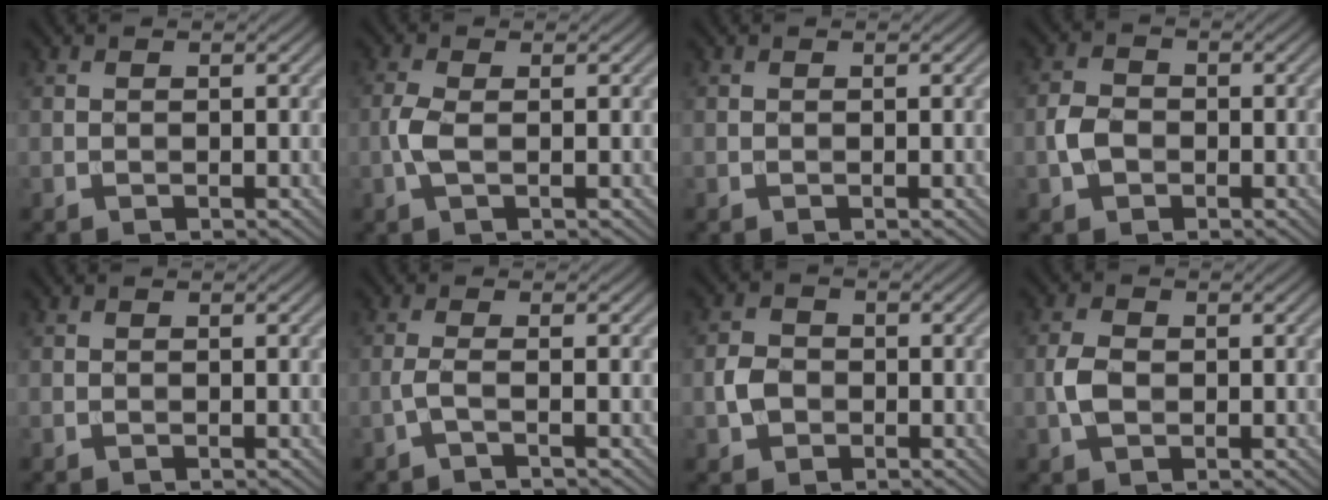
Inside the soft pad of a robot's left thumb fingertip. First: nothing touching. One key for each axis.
{"total": 2.6, "fx": -0.4, "fy": 0.9, "fz": 2.4, "tx": -0.063, "ty": 0.002, "tz": -0.013}
{"total": 0.0}
{"total": 3.2, "fx": -1.0, "fy": 2.5, "fz": 1.8, "tx": -0.043, "ty": 0.000, "tz": -0.026}
{"total": 0.0}
{"total": 2.1, "fx": -0.7, "fy": 0.3, "fz": 1.9, "tx": -0.033, "ty": 0.007, "tz": -0.029}
{"total": 3.0, "fx": -0.9, "fy": 2.5, "fz": 1.5, "tx": -0.035, "ty": -0.001, "tz": -0.022}
{"total": 3.0, "fx": -0.3, "fy": 2.1, "fz": 2.2, "tx": -0.054, "ty": 0.001, "tz": -0.009}